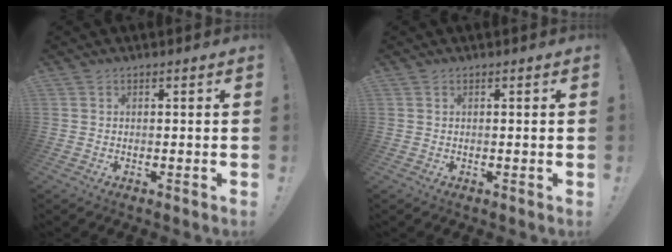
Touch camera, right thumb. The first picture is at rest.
{"total": 0.5, "force": [0.2, -0.2, 0.4], "torque": [-0.005, -0.002, 0.001]}